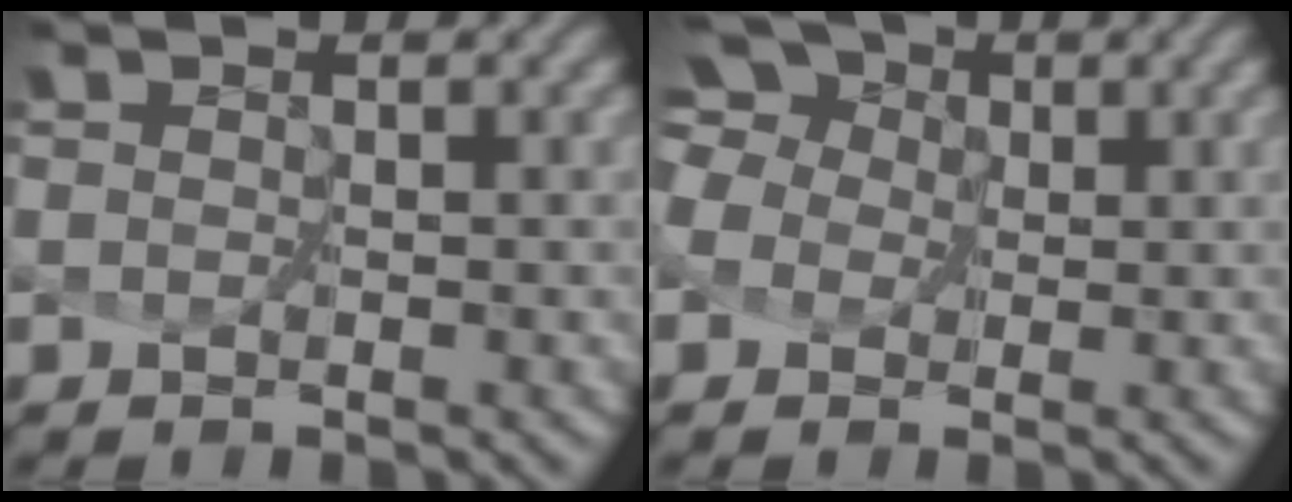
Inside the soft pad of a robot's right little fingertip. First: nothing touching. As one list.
[{"total": 5.9, "force": [2.0, 4.4, 3.3], "torque": [-0.082, 0.030, 0.009]}]